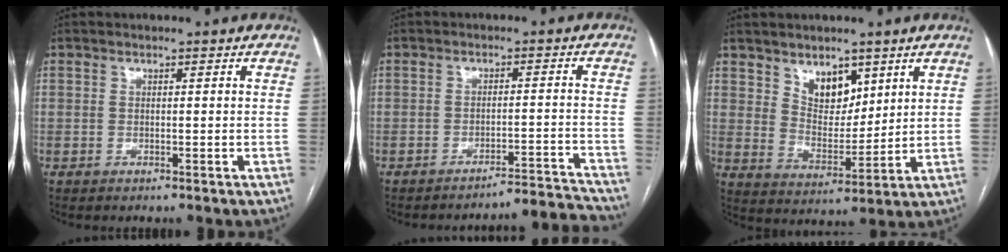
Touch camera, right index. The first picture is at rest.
{"total": 8.5, "force": [-8.3, -1.6, -0.8], "torque": [0.027, 0.020, -0.114]}
{"total": 7.3, "force": [4.4, 4.2, 4.1], "torque": [-0.068, -0.005, 0.088]}